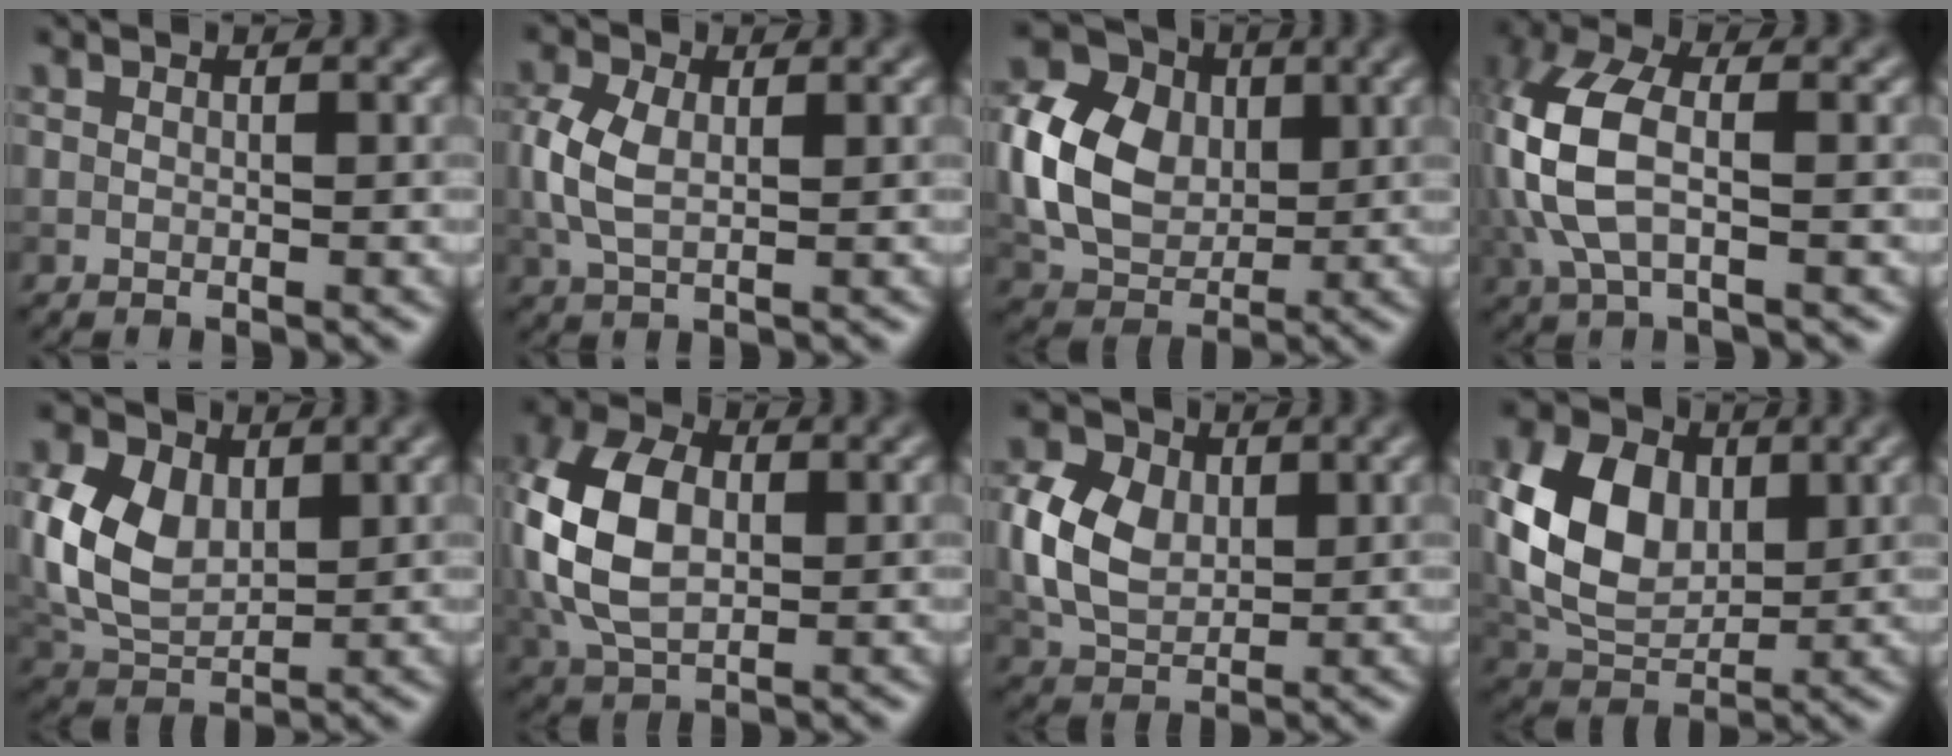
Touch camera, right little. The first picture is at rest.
{"total": 3.9, "force": [0.2, 2.4, 3.1], "torque": [-0.079, 0.002, 0.005]}
{"total": 8.9, "force": [0.4, 6.8, 5.7], "torque": [-0.130, 0.000, 0.008]}
{"total": 7.0, "force": [0.0, 3.7, 6.0], "torque": [-0.151, 0.011, -0.007]}
{"total": 7.4, "force": [1.4, 5.1, 5.1], "torque": [-0.134, 0.004, 0.027]}
{"total": 9.3, "force": [0.6, 6.2, 7.0], "torque": [-0.178, 0.009, 0.006]}
{"total": 6.1, "force": [0.7, 4.5, 4.1], "torque": [-0.091, 0.007, 0.010]}
{"total": 8.6, "force": [1.3, 6.1, 6.0], "torque": [-0.135, 0.006, 0.019]}